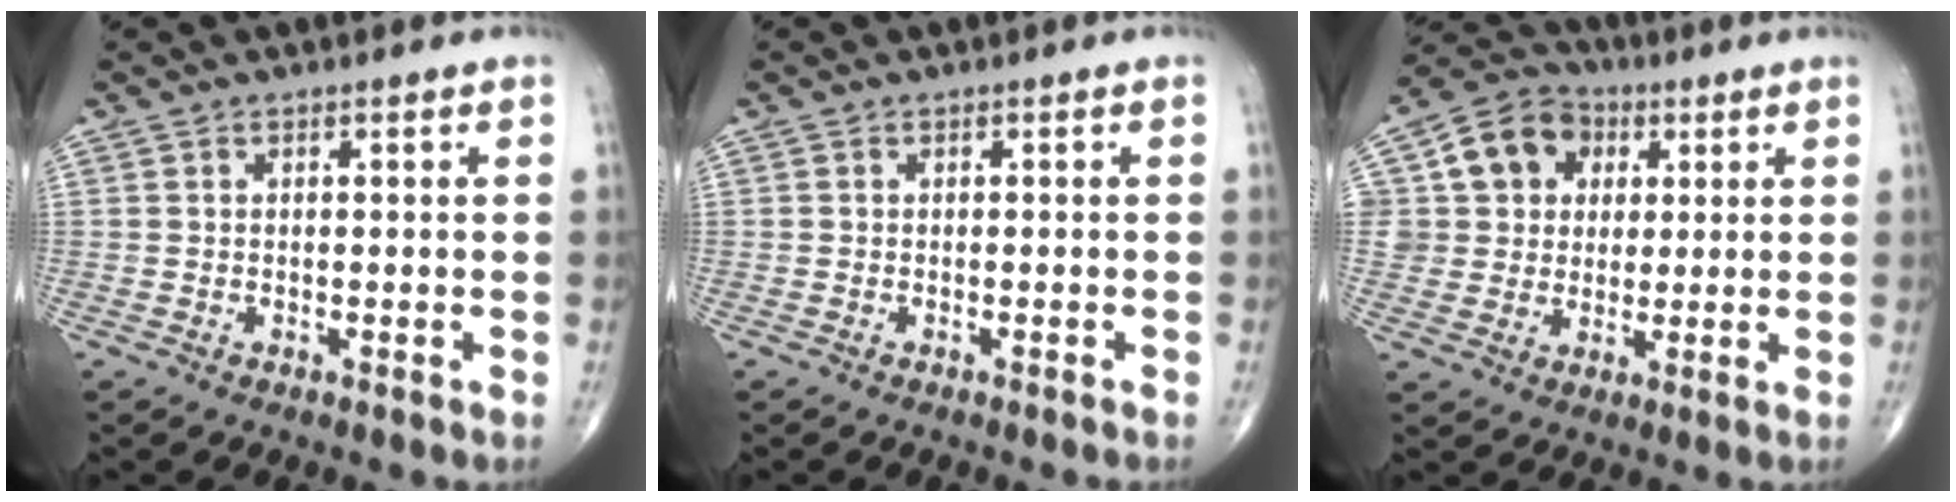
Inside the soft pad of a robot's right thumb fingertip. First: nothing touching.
{"total": 0.5, "force": [-0.5, 0.0, 0.2], "torque": [-0.010, 0.002, -0.006]}
{"total": 11.7, "force": [3.3, 10.2, 4.6], "torque": [-0.046, 0.006, 0.051]}